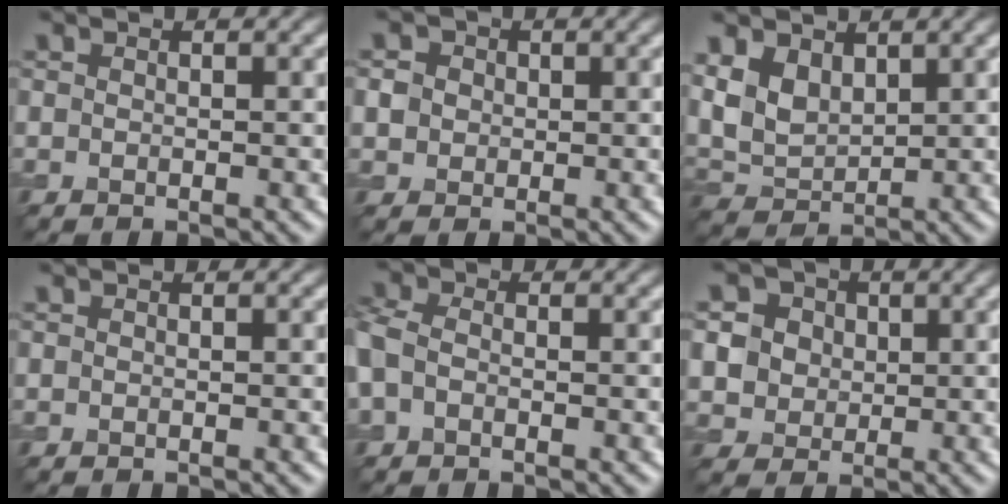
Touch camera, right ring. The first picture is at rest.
{"total": 1.8, "force": [0.2, 1.7, 0.6], "torque": [-0.012, 0.000, 0.006]}
{"total": 4.7, "force": [2.0, 3.2, 2.9], "torque": [-0.069, -0.004, 0.036]}
{"total": 0.0}
{"total": 3.0, "force": [-0.7, 2.2, 1.9], "torque": [-0.056, 0.003, -0.026]}
{"total": 6.6, "force": [2.1, 5.6, 2.7], "torque": [-0.056, 0.025, 0.026]}